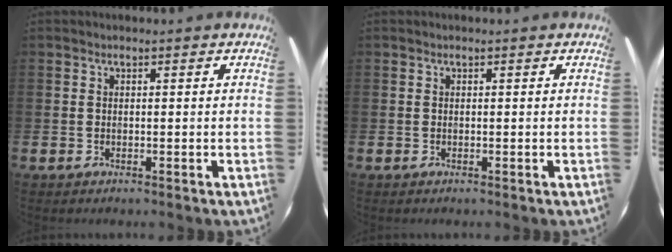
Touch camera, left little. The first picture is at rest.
{"total": 0.0}